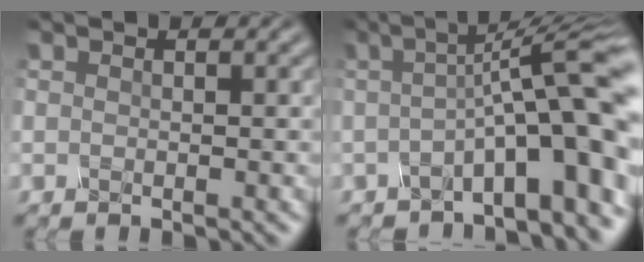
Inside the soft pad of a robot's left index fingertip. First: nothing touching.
{"total": 10.3, "force": [-1.9, 2.3, 9.9], "torque": [-0.115, 0.026, -0.038]}